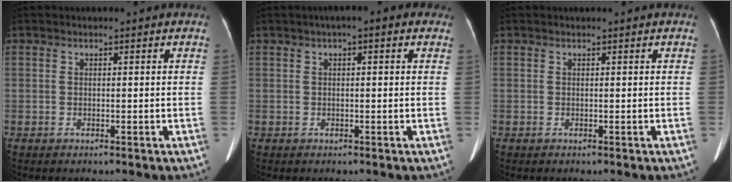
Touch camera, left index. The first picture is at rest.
{"total": 2.9, "force": [1.4, 0.8, 2.4], "torque": [-0.036, 0.018, 0.012]}
{"total": 0.0}